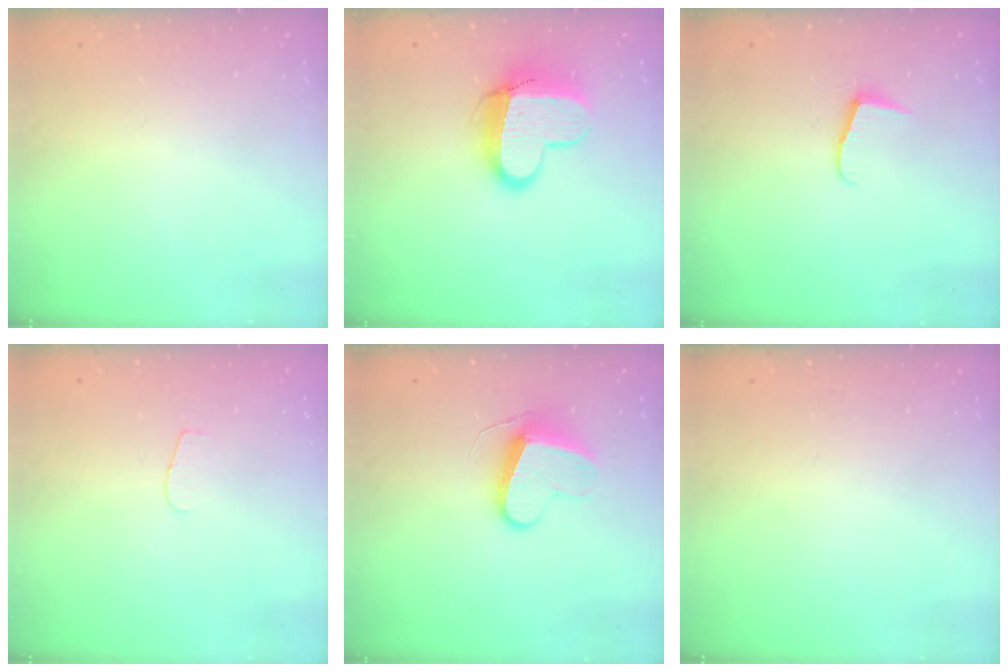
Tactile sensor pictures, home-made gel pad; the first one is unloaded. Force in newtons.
{"total": 12.7, "press": 12.7, "slide": 1.1}
{"total": 5.9, "press": 5.9, "slide": 0.6}
{"total": 3.6, "press": 3.5, "slide": 0.4}
{"total": 9.9, "press": 9.8, "slide": 0.8}
{"total": 0.0}